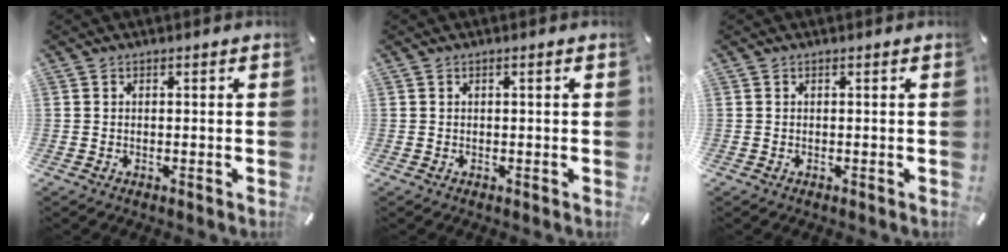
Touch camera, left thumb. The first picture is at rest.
{"total": 0.6, "force": [0.1, 0.2, 0.6], "torque": [-0.011, 0.001, 0.000]}
{"total": 0.0}